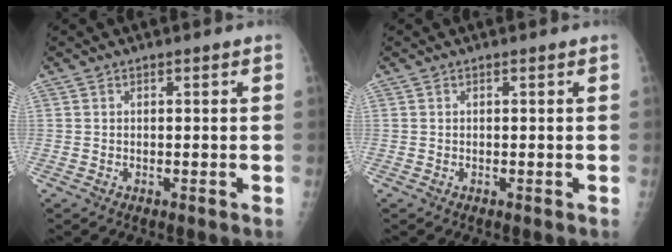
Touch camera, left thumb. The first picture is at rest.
{"total": 0.0}